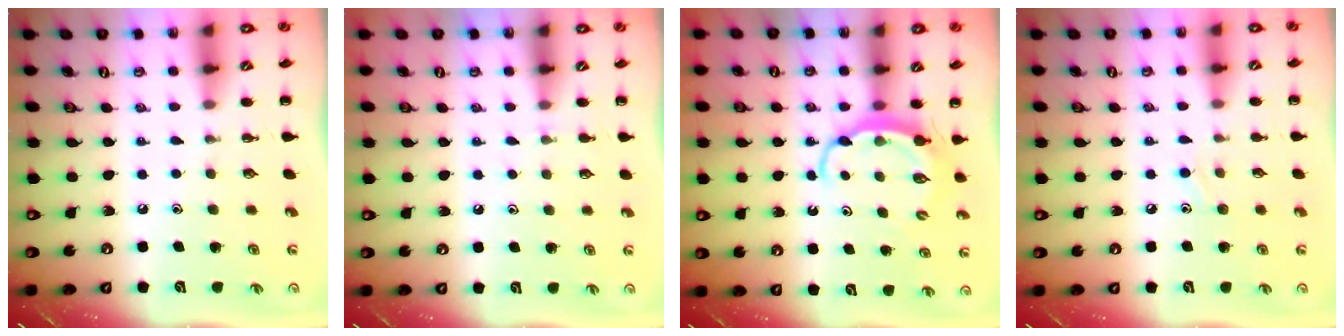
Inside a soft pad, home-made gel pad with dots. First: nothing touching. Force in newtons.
{"total": 3.2, "press": 3.0, "slide": 1.2}
{"total": 5.8, "press": 5.8, "slide": 0.3}
{"total": 5.8, "press": 5.5, "slide": 1.8}